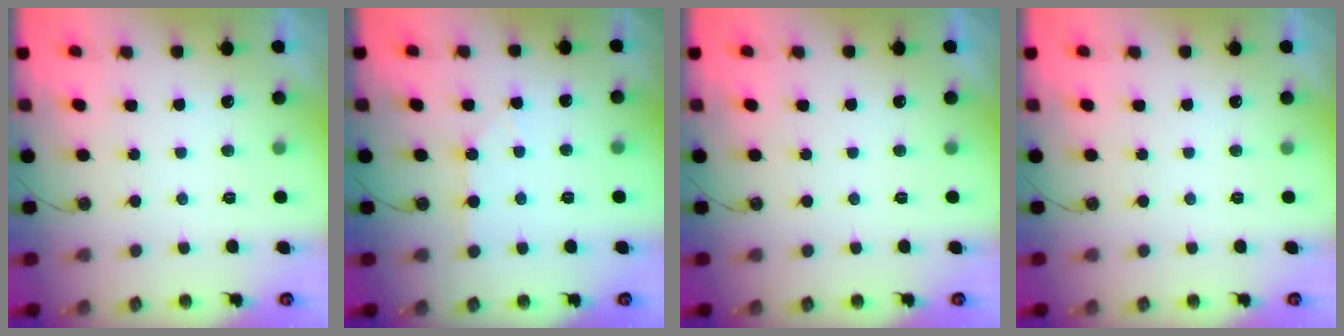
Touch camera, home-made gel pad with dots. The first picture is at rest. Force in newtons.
{"total": 3.6, "press": 3.5, "slide": 0.6}
{"total": 0.0}
{"total": 0.0}